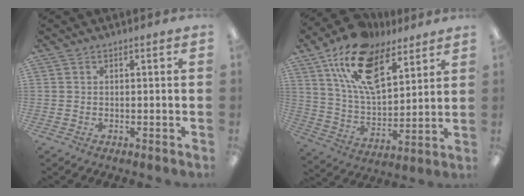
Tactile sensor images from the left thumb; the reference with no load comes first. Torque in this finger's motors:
{"motor_torque": [0.48, 0.45, 1.23, -1.54, 0.54]}